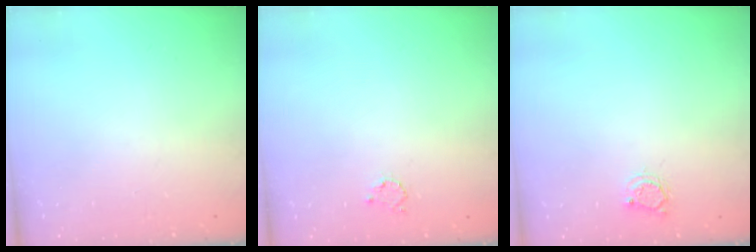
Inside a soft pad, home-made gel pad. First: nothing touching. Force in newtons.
{"total": 2.6, "press": 2.6, "slide": 0.4}
{"total": 2.8, "press": 2.8, "slide": 0.4}